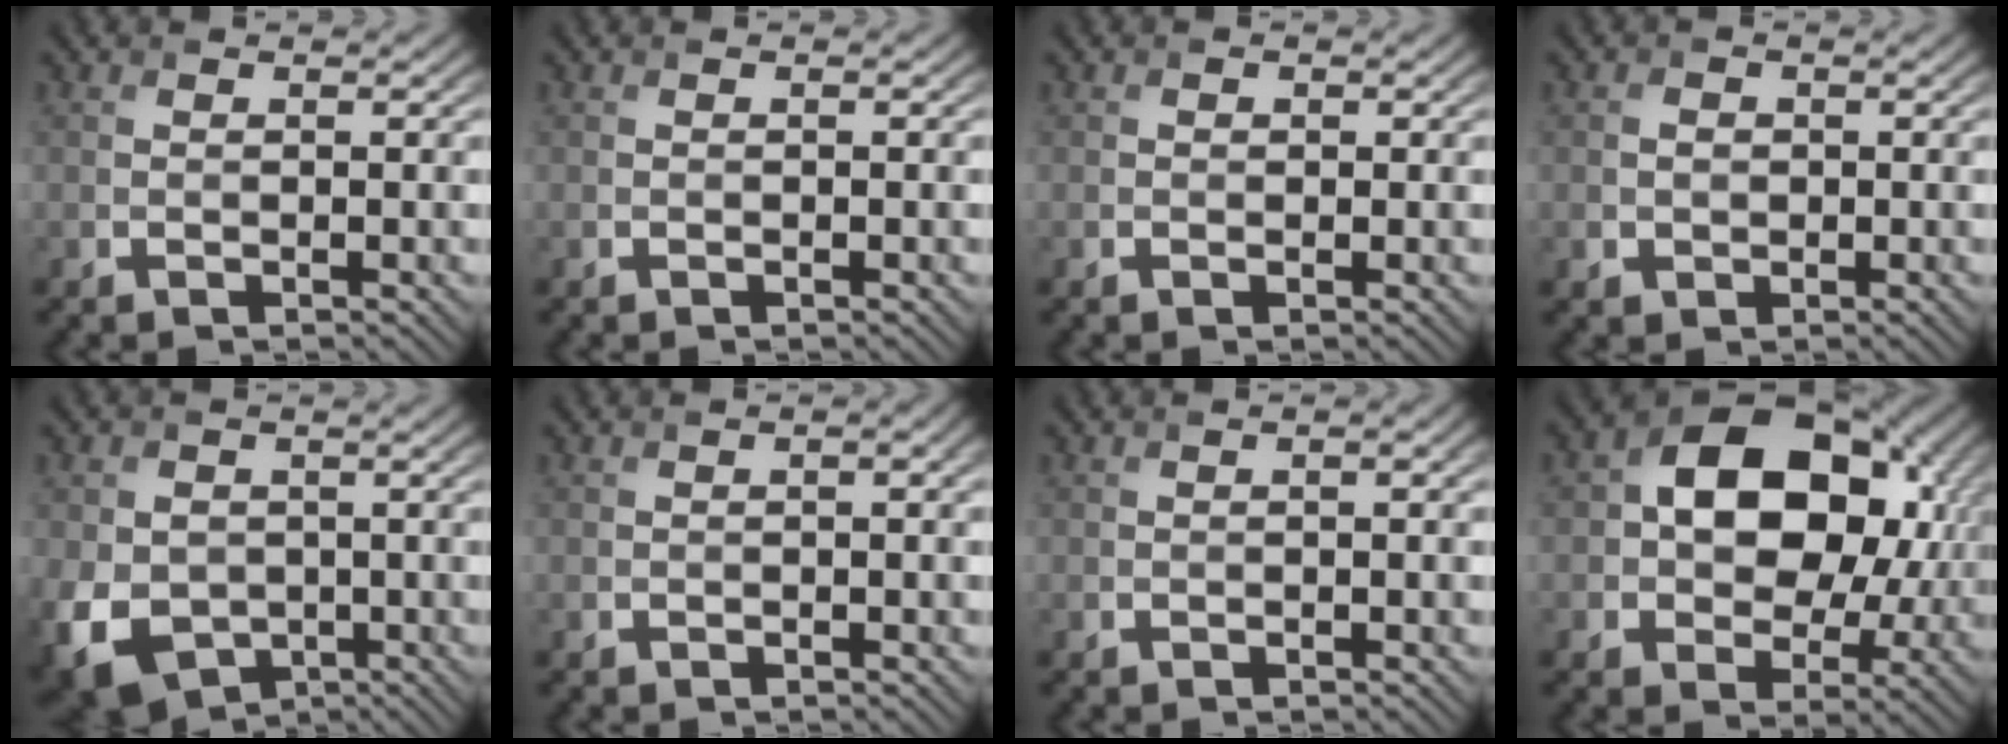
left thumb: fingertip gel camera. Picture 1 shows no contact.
{"total": 0.0}
{"total": 0.5, "force": [-0.2, 0.5, 0.1], "torque": [-0.005, -0.002, -0.008]}
{"total": 1.5, "force": [-0.5, 1.3, 0.6], "torque": [-0.016, -0.002, -0.013]}
{"total": 9.7, "force": [-2.7, 7.4, 5.7], "torque": [-0.134, -0.021, -0.044]}
{"total": 1.7, "force": [-0.2, 0.7, 1.6], "torque": [-0.023, 0.005, 0.000]}
{"total": 1.3, "force": [-0.3, 0.5, 1.2], "torque": [-0.018, 0.005, -0.003]}
{"total": 14.8, "force": [1.9, 10.3, 10.5], "torque": [-0.155, 0.008, 0.030]}